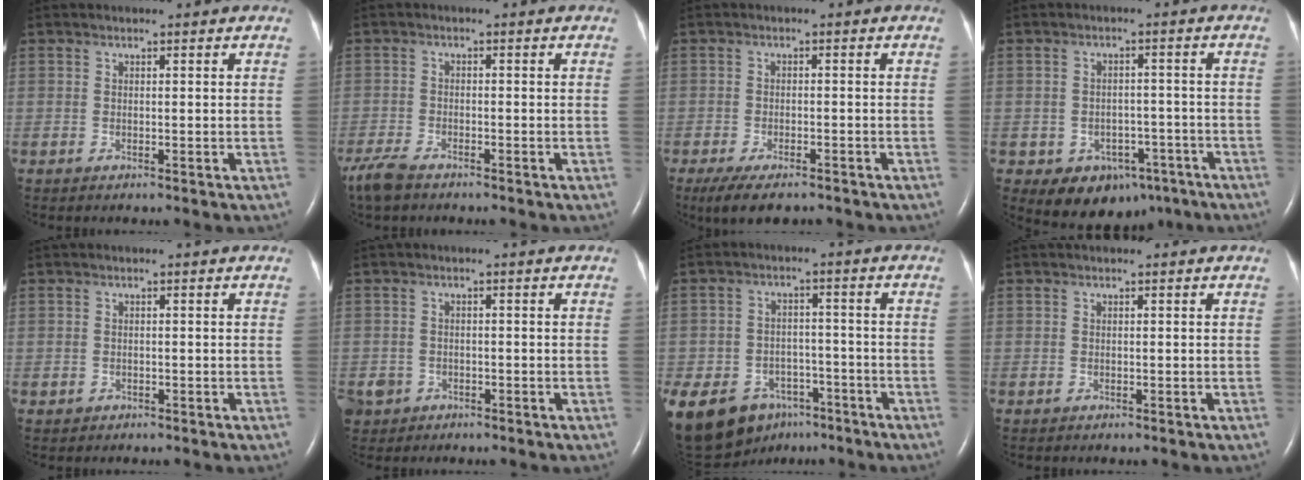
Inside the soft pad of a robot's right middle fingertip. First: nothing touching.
{"total": 4.9, "force": [-4.0, 1.4, 2.4], "torque": [-0.057, -0.013, -0.074]}
{"total": 7.2, "force": [-5.6, 2.2, 4.0], "torque": [-0.065, -0.012, -0.085]}
{"total": 7.9, "force": [-4.6, 5.7, 2.9], "torque": [-0.033, 0.019, -0.053]}
{"total": 0.8, "force": [-0.3, 0.8, 0.1], "torque": [-0.004, 0.003, -0.003]}
{"total": 4.1, "force": [-2.1, 3.5, 0.4], "torque": [-0.014, 0.005, -0.035]}
{"total": 18.8, "force": [-10.8, 13.1, 8.3], "torque": [-0.220, -0.003, -0.153]}
{"total": 0.0}